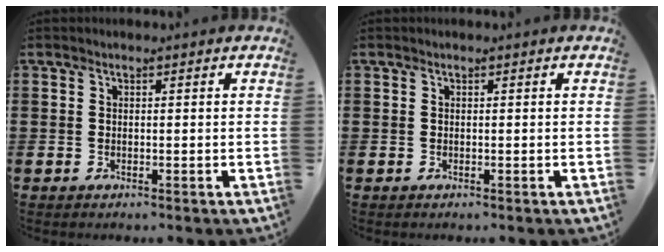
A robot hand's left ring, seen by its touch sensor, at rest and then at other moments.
{"total": 0.0}